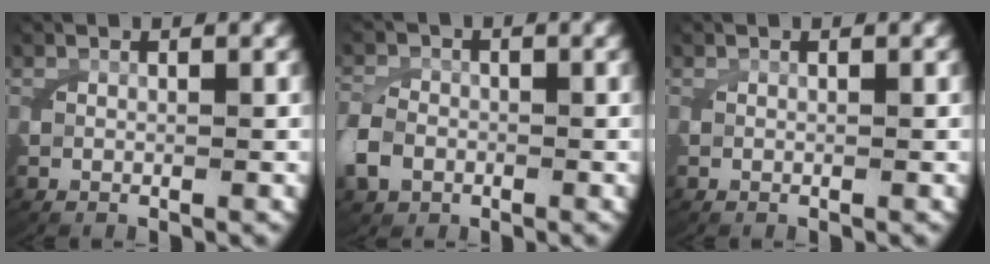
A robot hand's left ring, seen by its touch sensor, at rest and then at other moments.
{"total": 3.0, "force": [-1.1, 2.6, 1.2], "torque": [-0.043, -0.006, -0.017]}
{"total": 0.0}